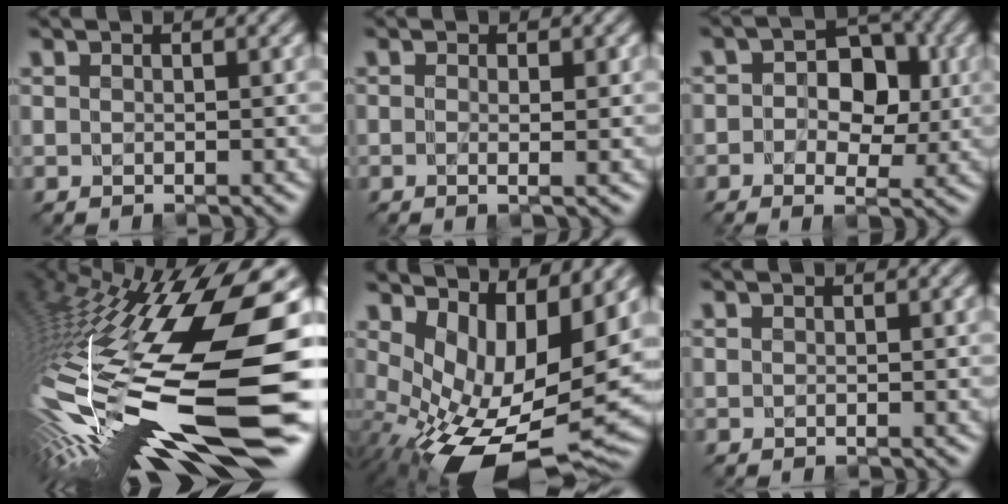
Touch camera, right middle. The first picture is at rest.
{"total": 0.9, "force": [-0.1, 0.0, 0.9], "torque": [-0.019, -0.005, -0.003]}
{"total": 6.7, "force": [0.6, 4.4, 5.0], "torque": [-0.058, 0.007, 0.000]}
{"total": 17.9, "force": [-2.6, 5.4, 16.9], "torque": [-0.336, -0.017, -0.045]}
{"total": 11.7, "force": [-0.2, 6.2, 10.0], "torque": [-0.163, -0.025, 0.009]}
{"total": 0.0}